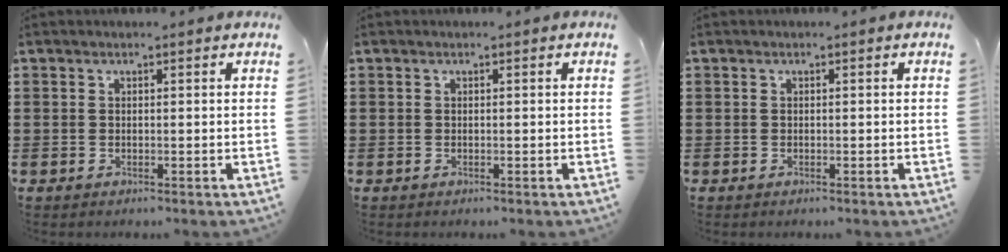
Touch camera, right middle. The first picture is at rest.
{"total": 0.0}
{"total": 0.0}